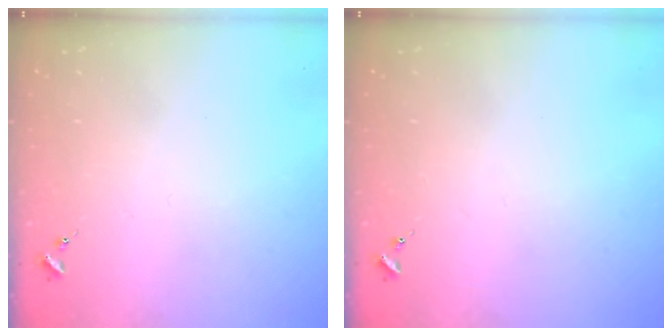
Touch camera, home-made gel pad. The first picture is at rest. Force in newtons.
{"total": 0.0}